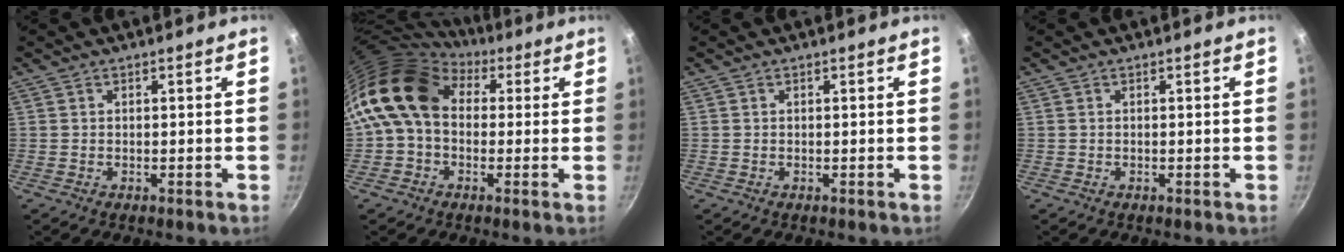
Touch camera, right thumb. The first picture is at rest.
{"total": 13.2, "force": [2.6, 9.9, 8.4], "torque": [-0.123, 0.018, 0.023]}
{"total": 0.0}
{"total": 0.0}